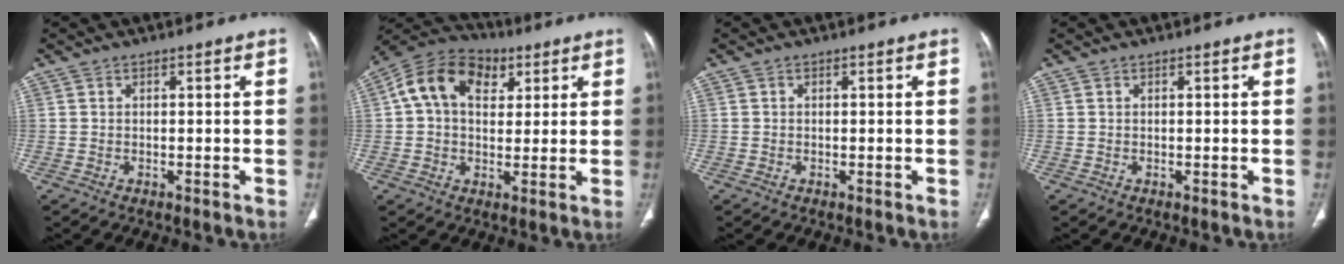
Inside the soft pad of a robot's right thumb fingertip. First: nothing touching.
{"total": 13.9, "force": [4.4, 9.6, 9.0], "torque": [-0.138, 0.017, 0.068]}
{"total": 0.0}
{"total": 0.0}